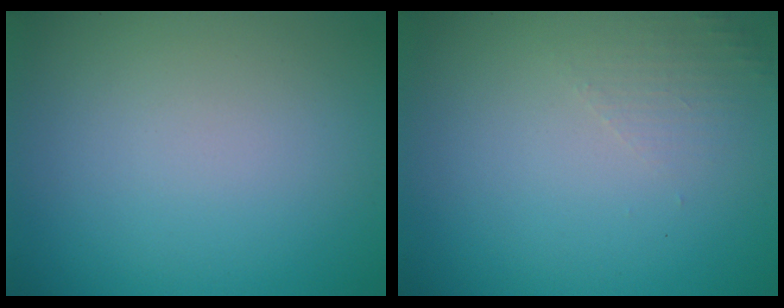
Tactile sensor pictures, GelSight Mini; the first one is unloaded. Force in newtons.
{"total": 1.3, "press": 1.2, "slide": 0.4}